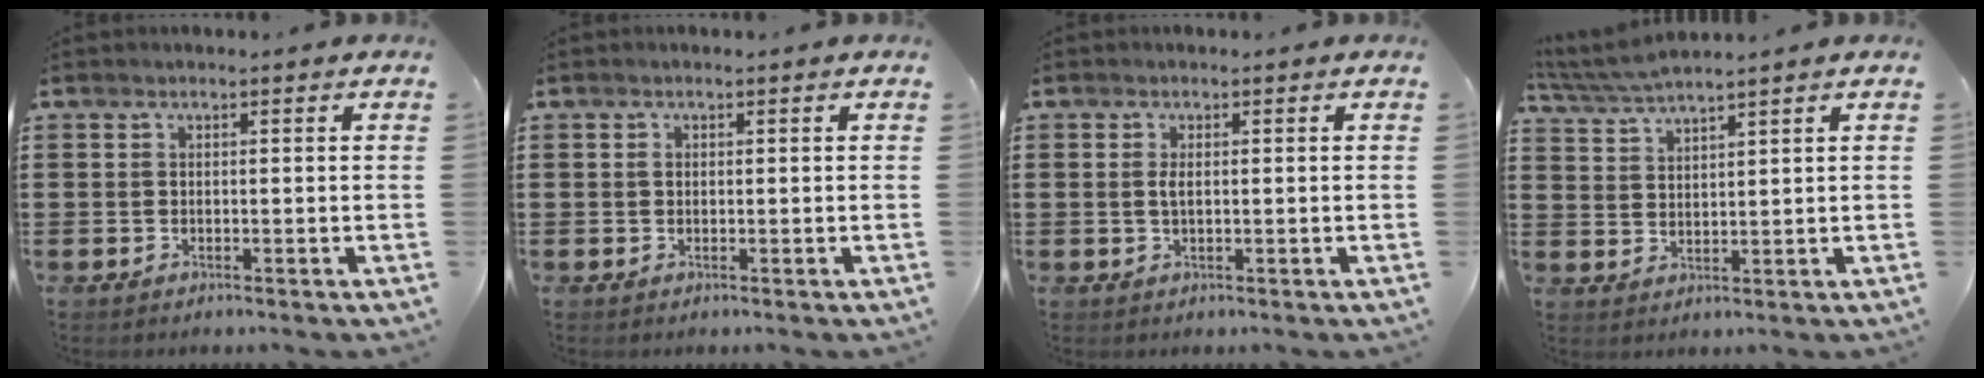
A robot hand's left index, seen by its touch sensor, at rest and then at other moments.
{"total": 0.8, "force": [0.2, 0.7, 0.5], "torque": [-0.013, 0.004, 0.003]}
{"total": 1.3, "force": [0.1, 0.5, 1.2], "torque": [-0.033, 0.001, -0.001]}
{"total": 3.6, "force": [3.4, -0.2, 1.2], "torque": [-0.033, -0.011, 0.062]}